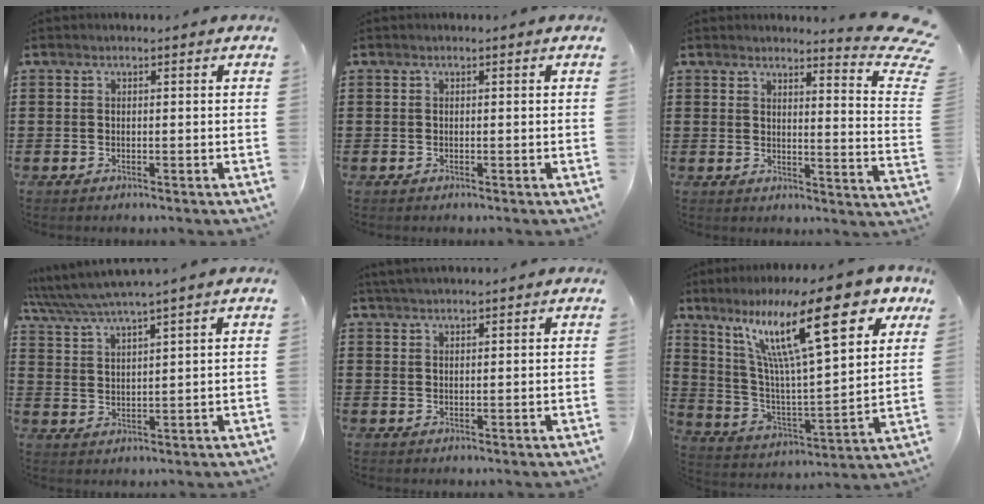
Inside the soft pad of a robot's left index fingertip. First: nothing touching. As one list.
[{"total": 0.0}, {"total": 5.2, "force": [4.3, -0.3, 3.0], "torque": [-0.046, -0.037, 0.065]}, {"total": 3.8, "force": [3.3, -0.4, 1.7], "torque": [-0.046, -0.017, 0.056]}, {"total": 1.5, "force": [1.4, -0.1, 0.4], "torque": [-0.011, 0.000, 0.028]}, {"total": 20.4, "force": [11.4, 4.4, 16.3], "torque": [-0.306, -0.034, 0.183]}]